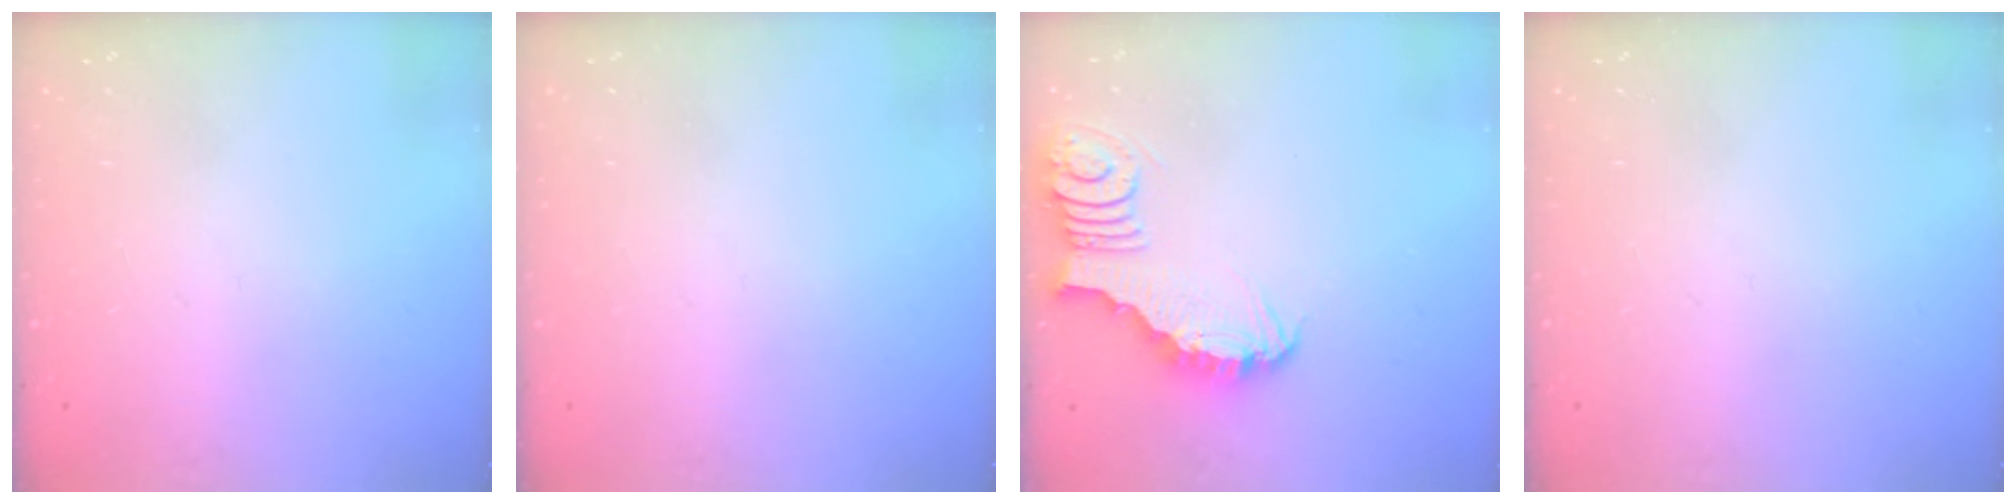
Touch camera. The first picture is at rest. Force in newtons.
{"total": 0.0}
{"total": 3.9, "press": 3.9, "slide": 0.3}
{"total": 0.0}